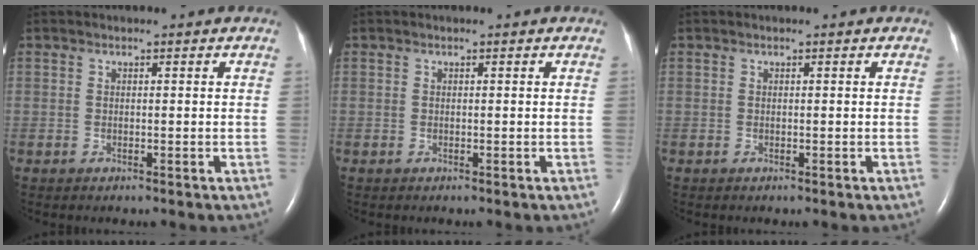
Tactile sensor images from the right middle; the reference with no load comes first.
{"total": 0.0}
{"total": 0.0}